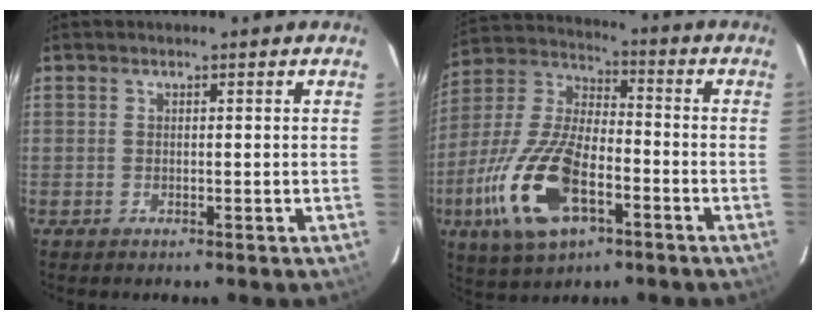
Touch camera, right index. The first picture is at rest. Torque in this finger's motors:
{"motor_torque": [2.11, -0.02, 1.05, 0.21]}